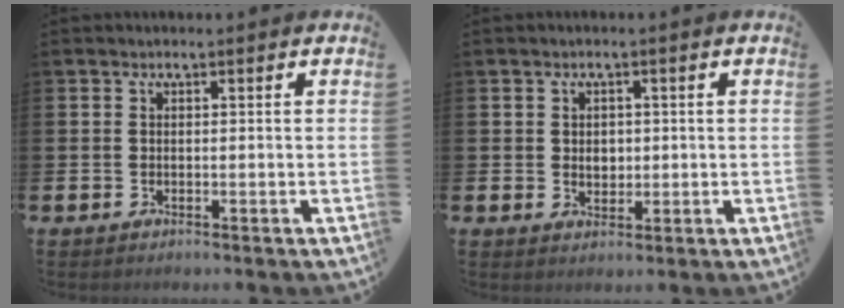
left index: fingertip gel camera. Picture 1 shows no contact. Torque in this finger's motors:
{"motor_torque": [0.10, 0.05, 0.05, 0.03]}